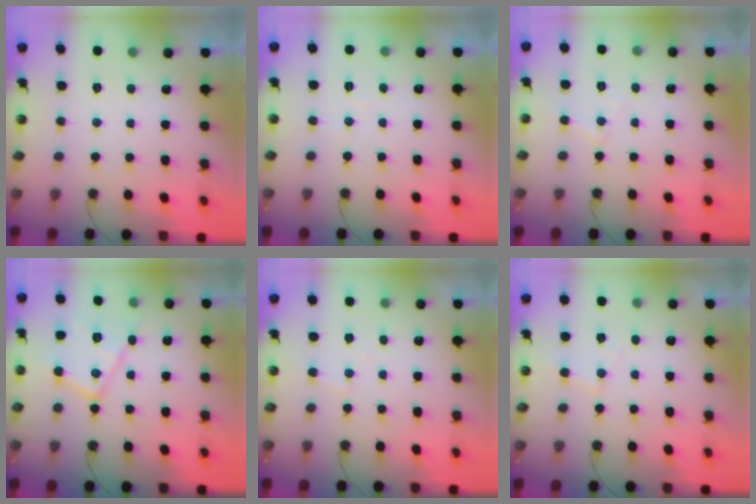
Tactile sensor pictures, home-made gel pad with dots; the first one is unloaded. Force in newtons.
{"total": 4.7, "press": 4.7, "slide": 0.6}
{"total": 4.9, "press": 4.8, "slide": 0.7}
{"total": 12.8, "press": 12.8, "slide": 0.2}
{"total": 4.0, "press": 3.9, "slide": 0.6}
{"total": 5.5, "press": 5.4, "slide": 0.7}